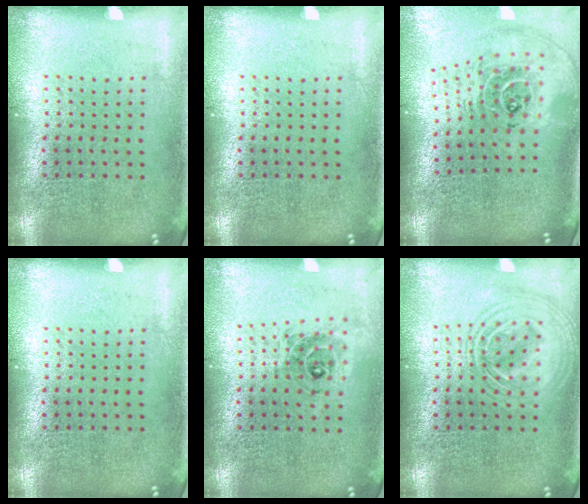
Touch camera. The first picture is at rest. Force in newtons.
{"total": 0.0}
{"total": 2.5, "press": 1.7, "slide": 1.8}
{"total": 0.0}
{"total": 0.7, "press": 0.7, "slide": 0.0}
{"total": 2.8, "press": 2.8, "slide": 0.4}